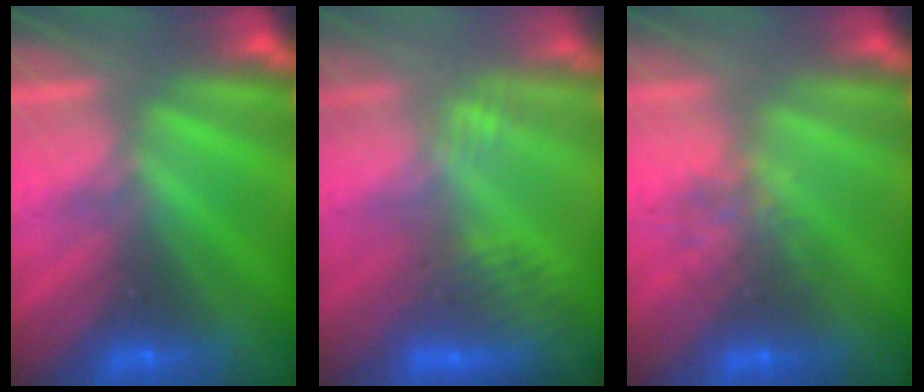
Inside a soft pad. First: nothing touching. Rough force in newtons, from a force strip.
{"total": 2.7}
{"total": 4.2}